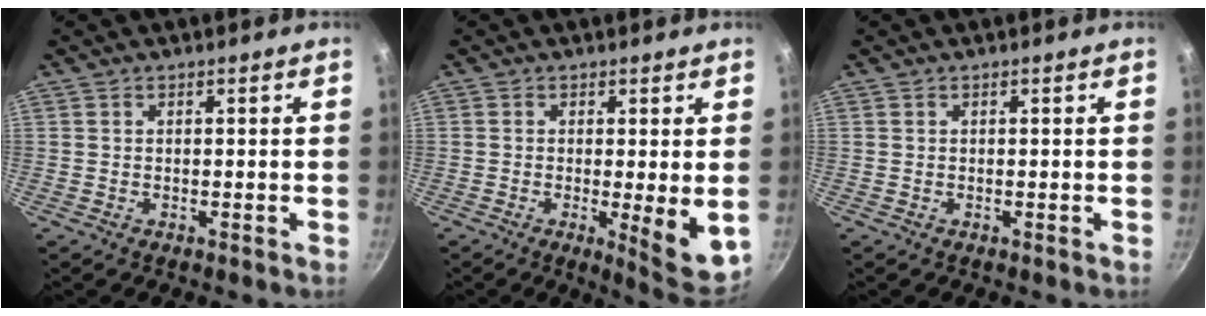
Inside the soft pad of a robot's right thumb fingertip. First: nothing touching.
{"total": 7.8, "force": [-0.6, 1.8, 7.6], "torque": [-0.101, -0.021, -0.004]}
{"total": 0.0}